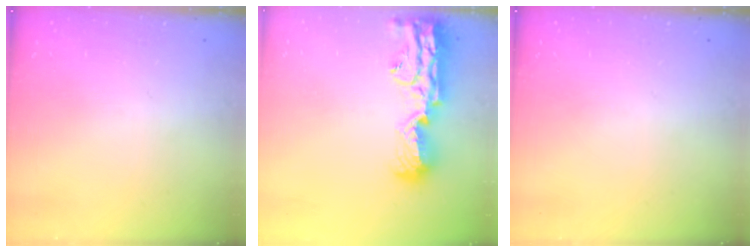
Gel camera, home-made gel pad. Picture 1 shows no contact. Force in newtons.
{"total": 18.1, "press": 17.4, "slide": 5.2}
{"total": 0.0}